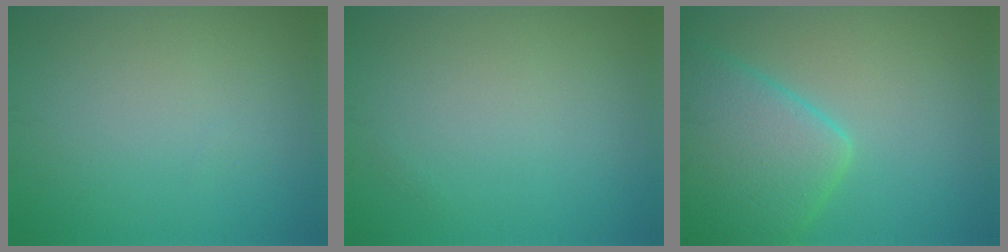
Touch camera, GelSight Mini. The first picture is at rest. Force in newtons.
{"total": 0.0}
{"total": 7.8, "press": 7.8, "slide": 0.5}